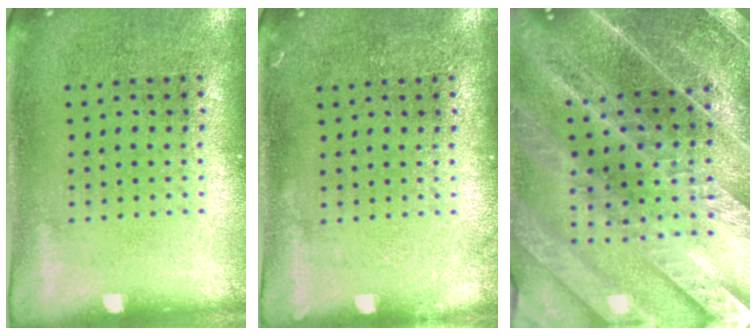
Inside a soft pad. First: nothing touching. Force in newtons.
{"total": 0.5, "press": 0.5, "slide": 0.1}
{"total": 4.4, "press": 4.0, "slide": 1.8}